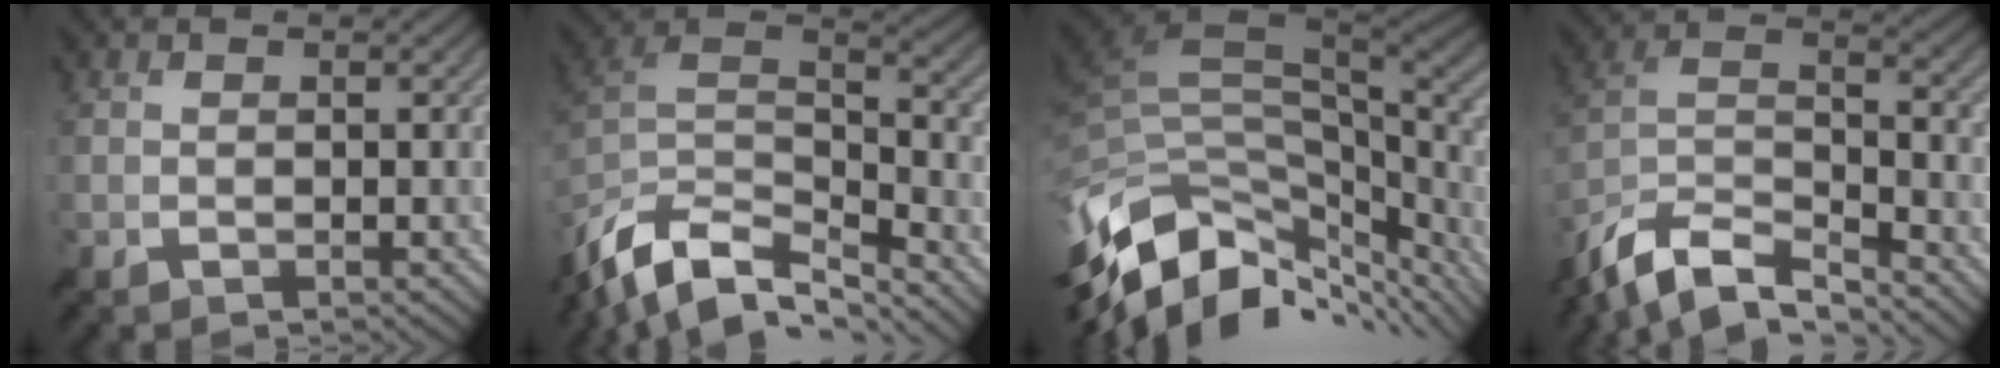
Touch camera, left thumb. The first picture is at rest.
{"total": 13.1, "force": [-9.0, 5.7, 7.7], "torque": [-0.207, -0.007, -0.154]}
{"total": 14.4, "force": [-4.5, 8.1, 11.0], "torque": [-0.253, -0.029, -0.072]}
{"total": 11.6, "force": [-9.0, 3.8, 6.3], "torque": [-0.146, -0.002, -0.174]}